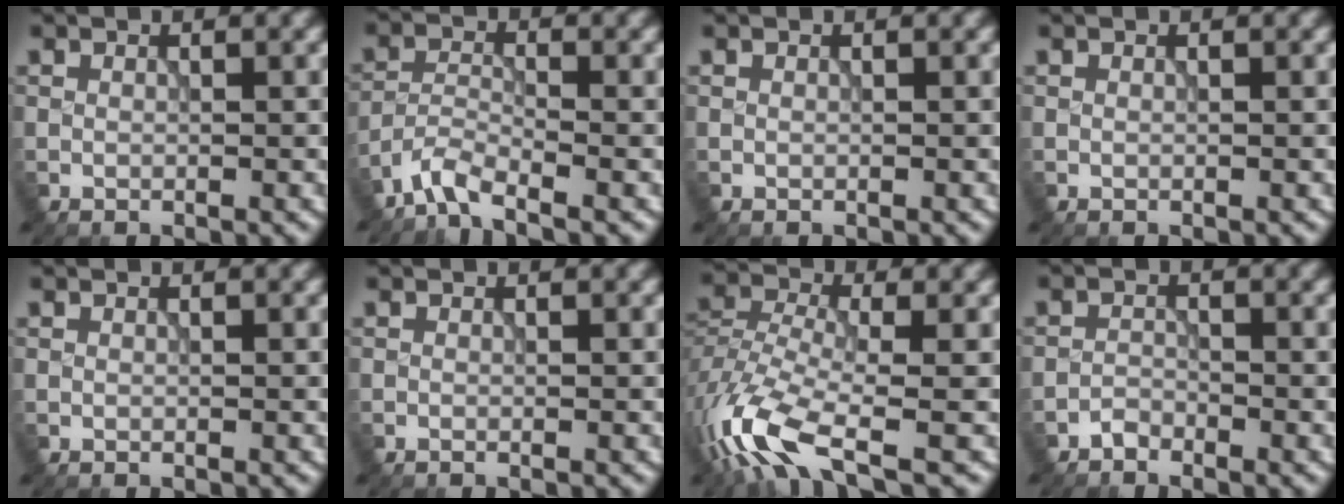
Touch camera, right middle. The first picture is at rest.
{"total": 3.0, "force": [-2.6, 0.4, 1.4], "torque": [-0.028, -0.001, -0.063]}
{"total": 0.0}
{"total": 0.0}
{"total": 0.0}
{"total": 0.0}
{"total": 8.9, "force": [-5.3, 3.1, 6.5], "torque": [-0.147, -0.013, -0.116]}
{"total": 1.2, "force": [-1.2, 0.3, 0.0], "torque": [0.005, 0.002, -0.025]}